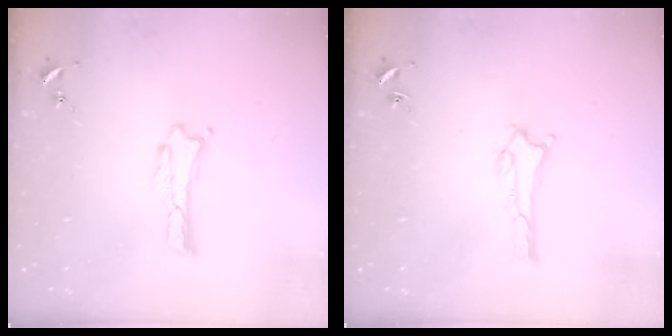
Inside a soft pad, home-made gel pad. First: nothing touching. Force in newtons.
{"total": 1.1, "press": 1.0, "slide": 0.1}